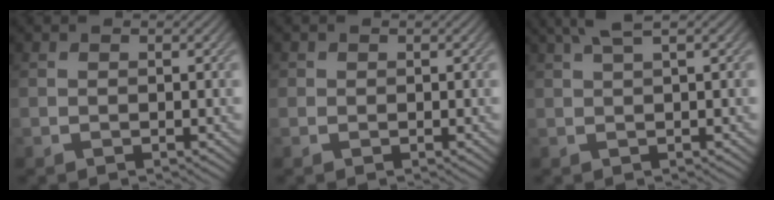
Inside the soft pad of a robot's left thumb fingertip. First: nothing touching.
{"total": 0.9, "force": [0.2, 0.8, 0.1], "torque": [0.002, -0.003, 0.001]}
{"total": 3.5, "force": [1.7, 0.5, 3.0], "torque": [-0.052, 0.017, 0.034]}